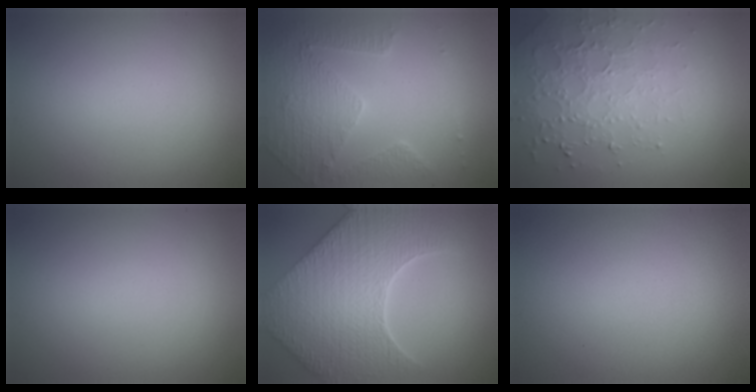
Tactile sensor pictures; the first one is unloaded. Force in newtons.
{"total": 5.1, "press": 3.7, "slide": 3.6}
{"total": 4.7, "press": 3.4, "slide": 3.1}
{"total": 0.0}
{"total": 8.1, "press": 6.9, "slide": 4.2}
{"total": 0.0}